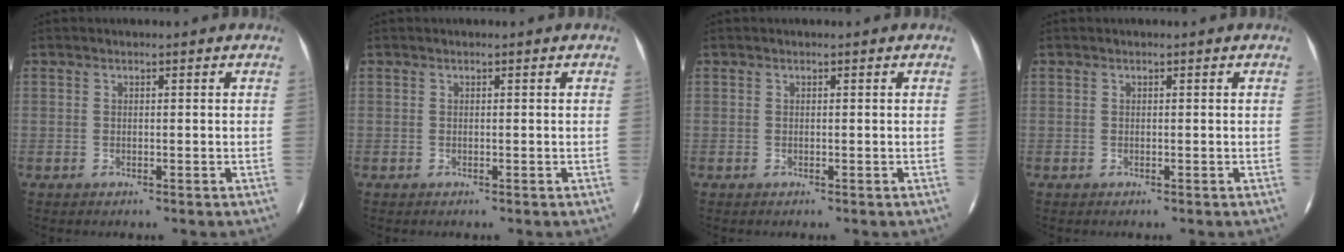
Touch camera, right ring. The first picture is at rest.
{"total": 0.0}
{"total": 0.0}
{"total": 0.0}